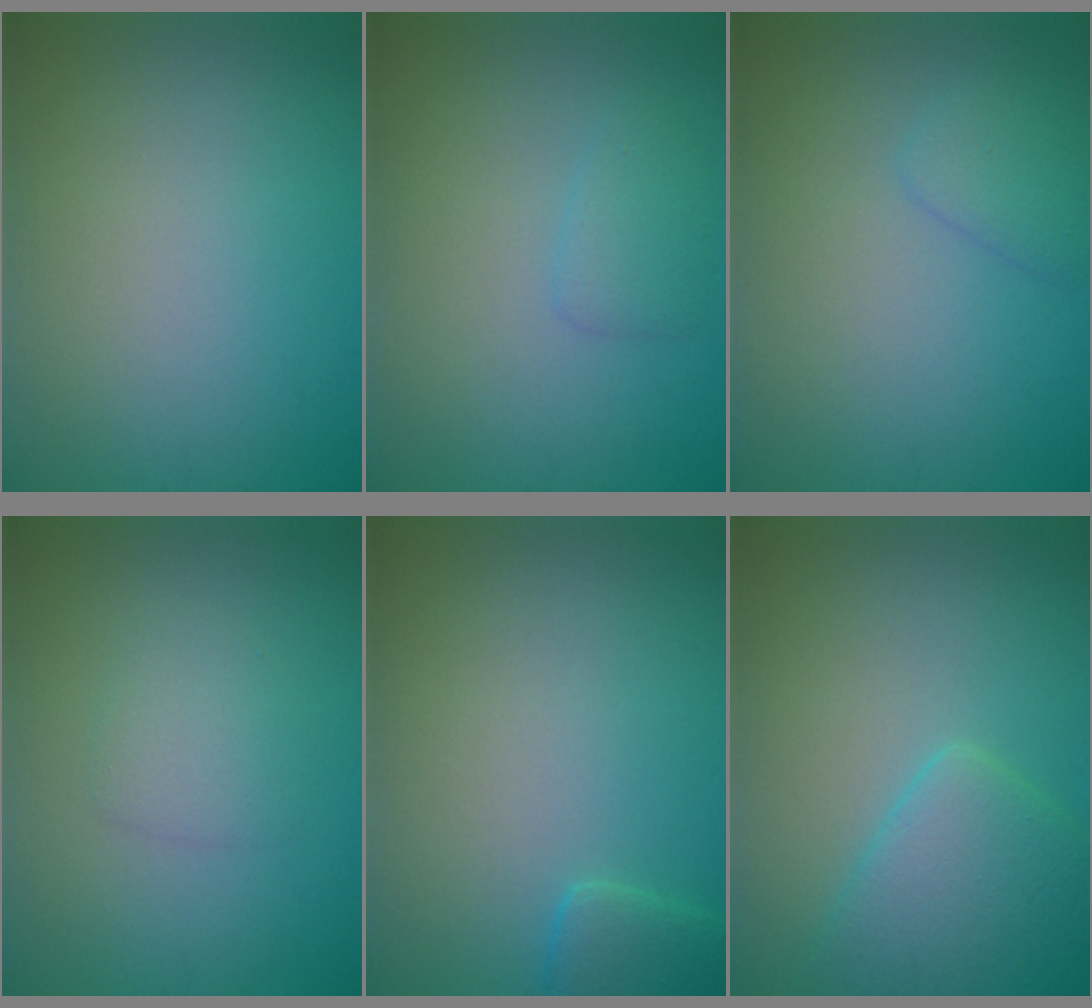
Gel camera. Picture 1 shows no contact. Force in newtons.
{"total": 1.5, "press": 1.5, "slide": 0.1}
{"total": 1.8, "press": 1.8, "slide": 0.1}
{"total": 1.8, "press": 1.8, "slide": 0.2}
{"total": 2.4, "press": 2.4, "slide": 0.2}
{"total": 5.3, "press": 5.3, "slide": 0.3}